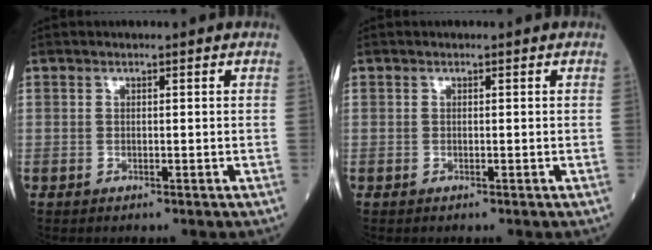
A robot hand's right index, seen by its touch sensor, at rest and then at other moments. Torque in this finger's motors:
{"motor_torque": [0.00, 0.00, -0.04, -0.01]}